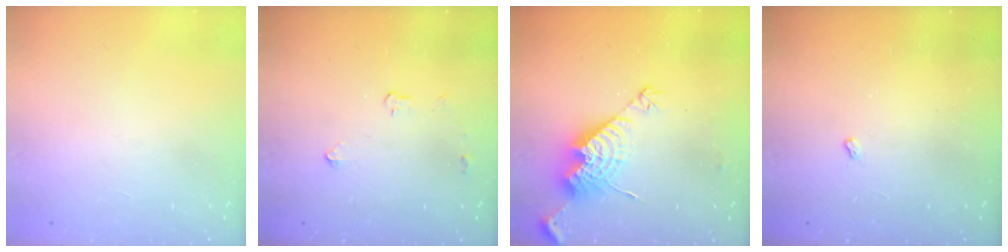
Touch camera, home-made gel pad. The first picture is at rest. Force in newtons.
{"total": 3.1, "press": 3.0, "slide": 0.5}
{"total": 14.2, "press": 14.2, "slide": 1.2}
{"total": 2.4, "press": 2.3, "slide": 0.4}